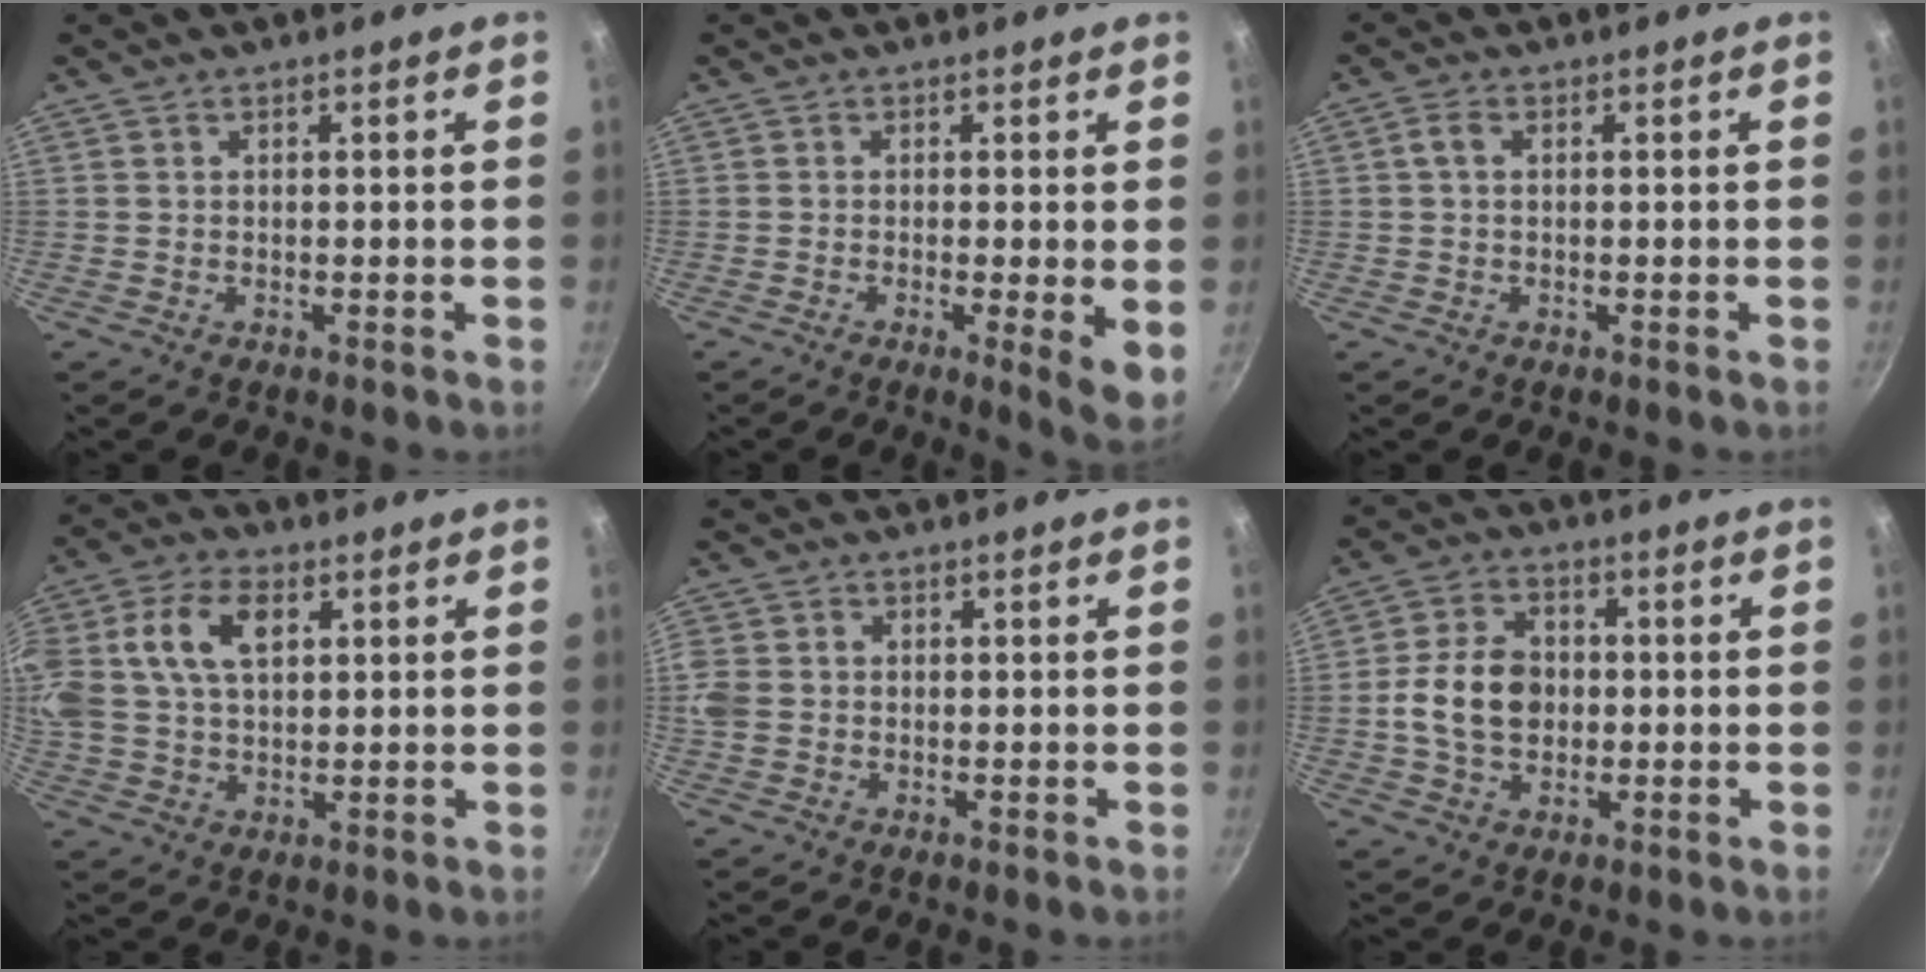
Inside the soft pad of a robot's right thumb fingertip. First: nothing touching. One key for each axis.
{"total": 6.0, "fx": -0.6, "fy": 1.1, "fz": 5.9, "tx": -0.076, "ty": -0.019, "tz": -0.008}
{"total": 2.0, "fx": 0.3, "fy": 1.2, "fz": 1.6, "tx": -0.034, "ty": 0.007, "tz": 0.004}
{"total": 18.1, "fx": 4.9, "fy": 12.0, "fz": 12.6, "tx": -0.281, "ty": 0.026, "tz": 0.085}
{"total": 4.7, "fx": -0.3, "fy": 4.0, "fz": 2.5, "tx": -0.053, "ty": 0.005, "tz": -0.013}
{"total": 10.7, "fx": -0.4, "fy": 8.1, "fz": 7.1, "tx": -0.111, "ty": 0.018, "tz": -0.015}